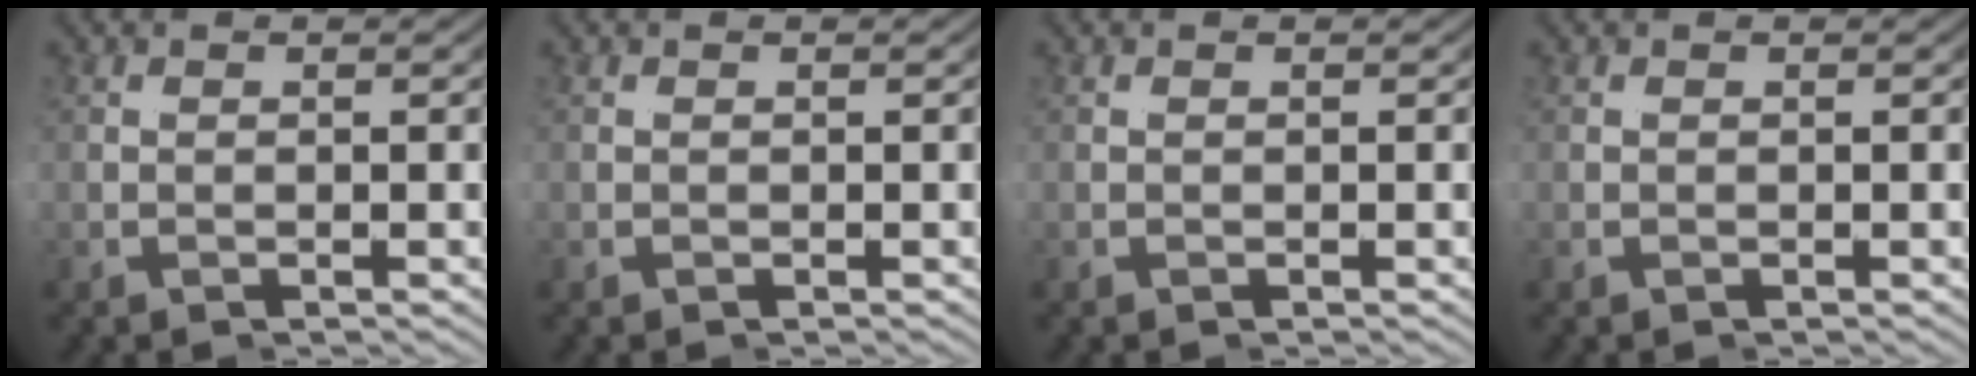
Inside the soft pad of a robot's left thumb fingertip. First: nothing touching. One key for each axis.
{"total": 0.0}
{"total": 0.0}
{"total": 0.0}